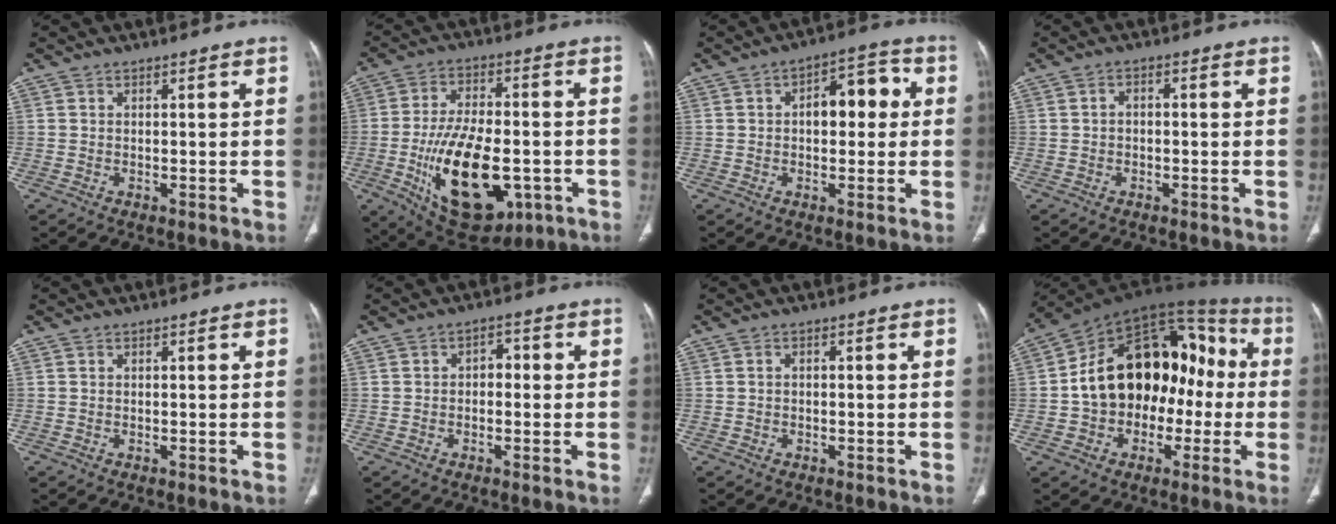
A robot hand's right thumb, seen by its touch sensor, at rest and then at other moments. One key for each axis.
{"total": 21.4, "fx": -6.0, "fy": 11.0, "fz": 17.3, "tx": -0.279, "ty": 0.009, "tz": -0.074}
{"total": 9.3, "fx": 1.1, "fy": 5.3, "fz": 7.5, "tx": -0.077, "ty": 0.029, "tz": 0.013}
{"total": 1.6, "fx": -0.2, "fy": 1.1, "fz": 1.1, "tx": -0.014, "ty": 0.010, "tz": -0.007}
{"total": 0.0}
{"total": 3.0, "fx": -0.1, "fy": 2.1, "fz": 2.2, "tx": -0.017, "ty": 0.013, "tz": -0.010}
{"total": 0.6, "fx": -0.1, "fy": 0.4, "fz": 0.4, "tx": -0.006, "ty": 0.002, "tz": -0.005}
{"total": 22.9, "fx": -1.5, "fy": 15.7, "fz": 16.6, "tx": -0.223, "ty": 0.064, "tz": -0.025}